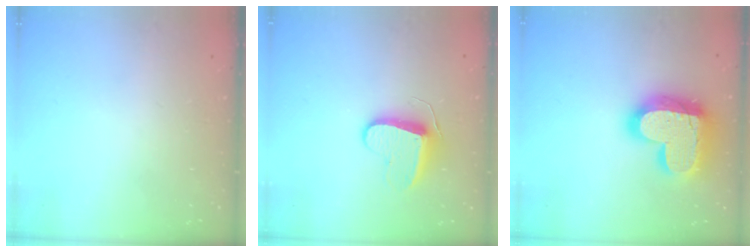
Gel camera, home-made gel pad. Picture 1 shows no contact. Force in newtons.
{"total": 9.0, "press": 9.0, "slide": 0.3}
{"total": 23.4, "press": 23.3, "slide": 1.7}